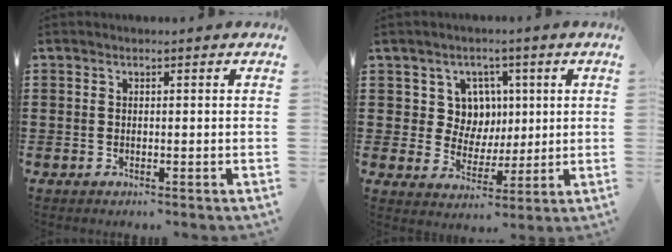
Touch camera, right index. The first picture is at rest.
{"total": 6.9, "force": [2.5, 6.2, 2.0], "torque": [-0.064, 0.010, 0.047]}